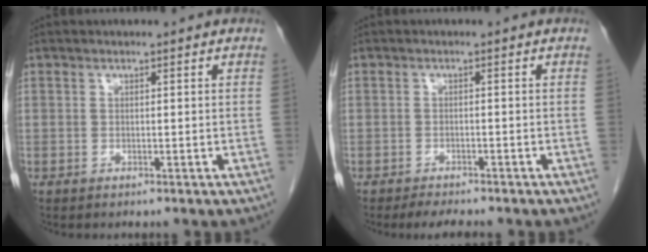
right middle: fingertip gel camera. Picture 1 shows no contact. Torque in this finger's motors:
{"motor_torque": [0.49, -0.29, 0.02, 0.02]}